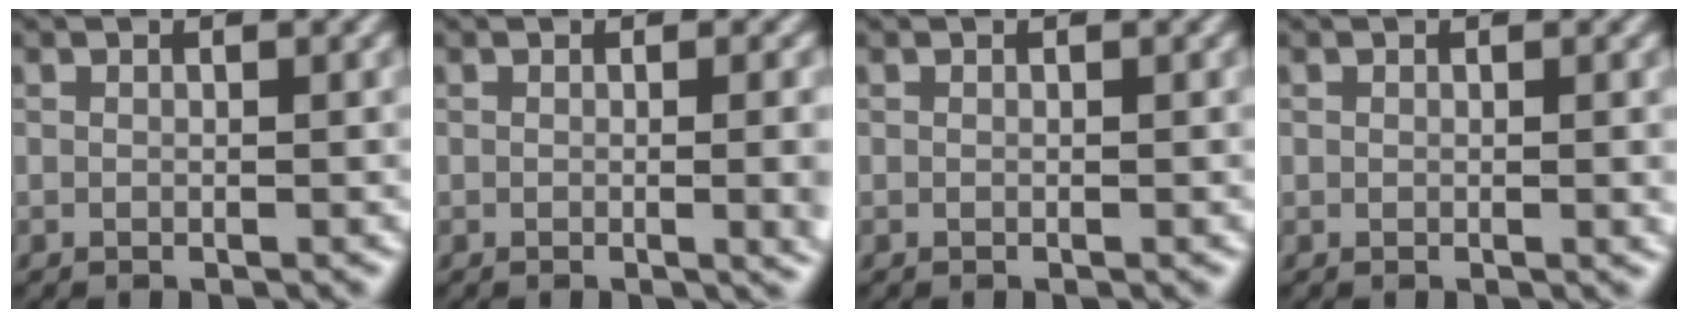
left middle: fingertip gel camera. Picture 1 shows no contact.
{"total": 4.5, "force": [-0.2, 1.8, 4.1], "torque": [-0.031, -0.004, 0.000]}
{"total": 0.0}
{"total": 0.9, "force": [0.2, 0.3, 0.8], "torque": [-0.008, -0.005, 0.003]}